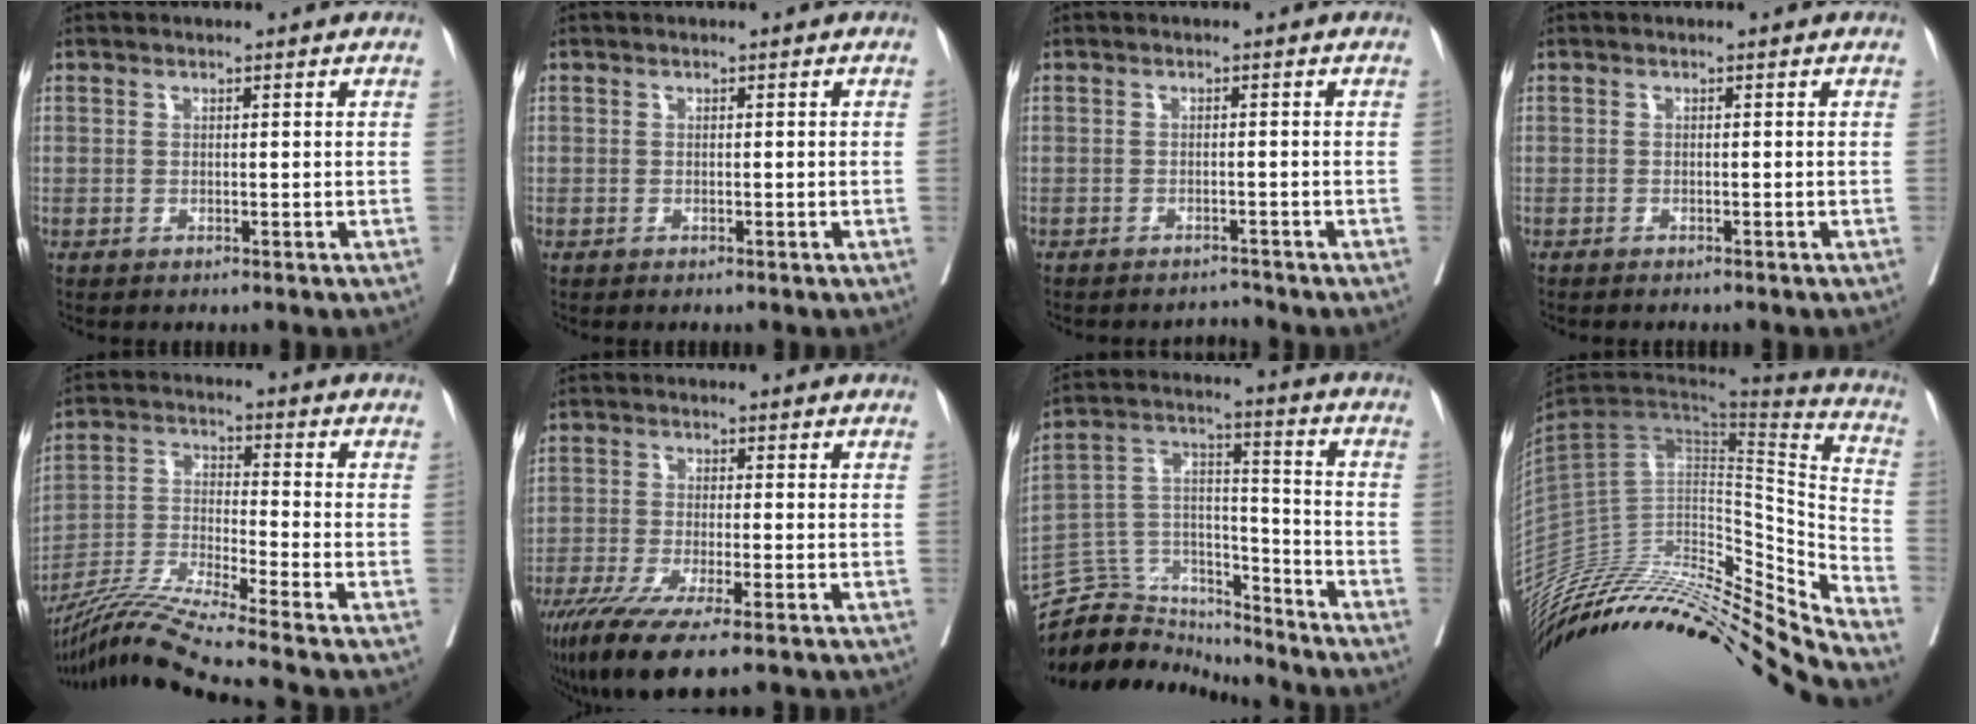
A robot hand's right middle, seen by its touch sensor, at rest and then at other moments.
{"total": 0.0}
{"total": 1.9, "force": [-1.8, -0.4, -0.6], "torque": [0.017, -0.008, -0.026]}
{"total": 0.7, "force": [-0.7, 0.0, 0.1], "torque": [-0.004, -0.002, -0.014]}
{"total": 11.8, "force": [-10.0, -2.6, 5.5], "torque": [-0.109, -0.021, -0.190]}
{"total": 10.5, "force": [-7.0, 1.2, 7.8], "torque": [-0.130, -0.026, -0.115]}
{"total": 14.3, "force": [-13.9, 3.5, 0.8], "torque": [-0.015, 0.062, -0.242]}
{"total": 34.5, "force": [-30.8, 4.2, 15.0], "torque": [-0.199, -0.020, -0.464]}